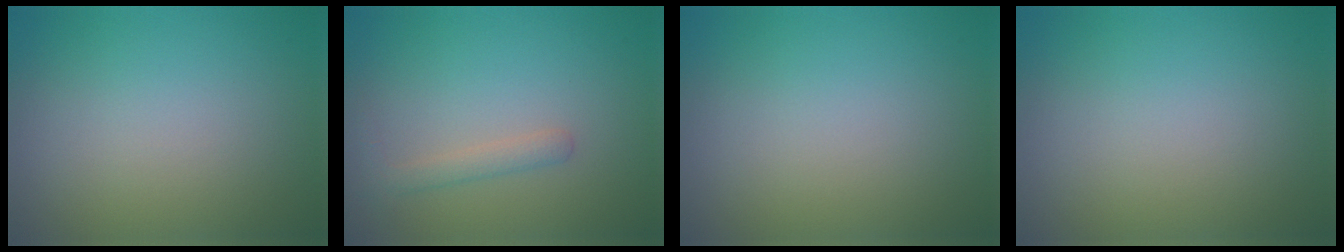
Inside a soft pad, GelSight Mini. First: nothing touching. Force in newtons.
{"total": 1.6, "press": 1.6, "slide": 0.1}
{"total": 0.0}
{"total": 0.0}